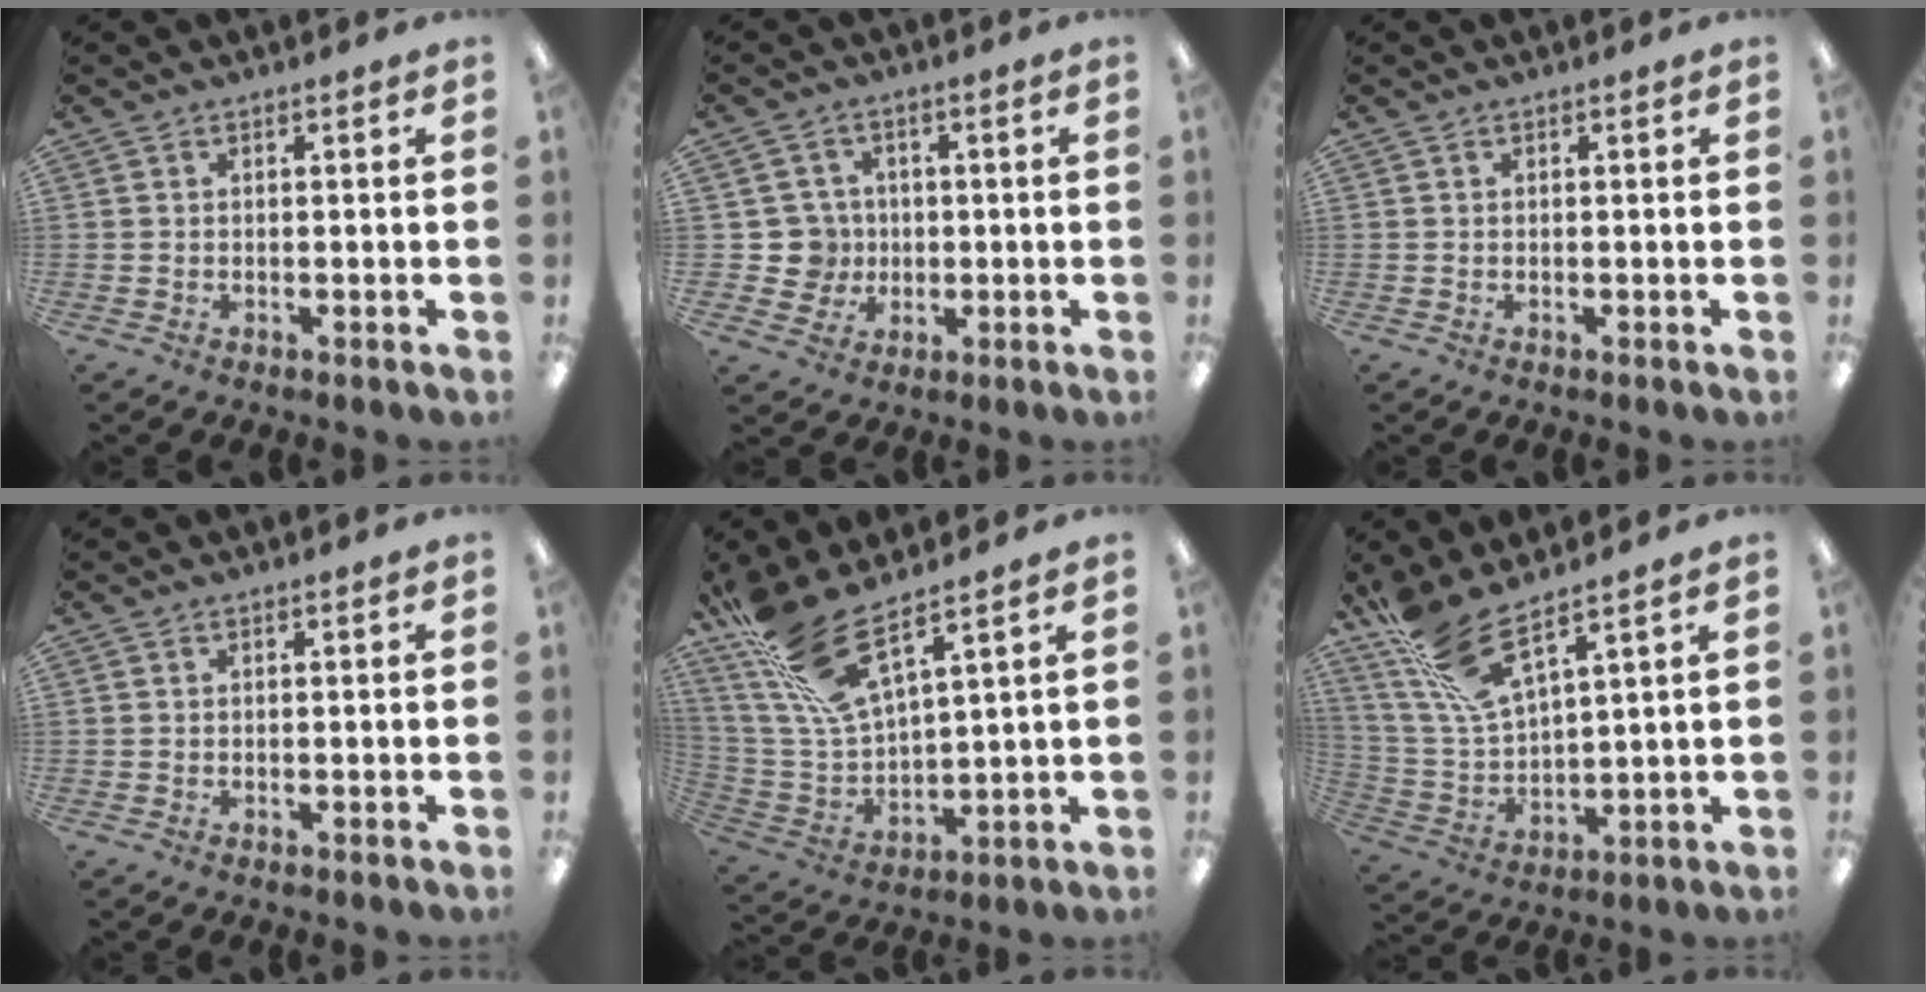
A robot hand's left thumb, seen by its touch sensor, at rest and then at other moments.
{"total": 7.0, "force": [0.0, 6.9, 1.0], "torque": [-0.022, 0.005, 0.006]}
{"total": 0.0}
{"total": 0.0}
{"total": 16.1, "force": [11.5, 4.3, 10.4], "torque": [-0.242, -0.059, 0.206]}
{"total": 13.7, "force": [10.1, 3.6, 8.5], "torque": [-0.196, -0.046, 0.185]}